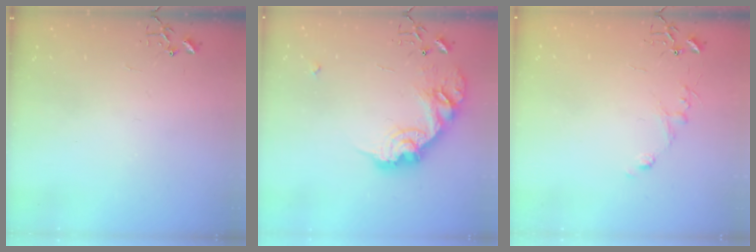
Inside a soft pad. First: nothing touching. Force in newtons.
{"total": 18.3, "press": 18.3, "slide": 1.0}
{"total": 5.5, "press": 5.5, "slide": 0.6}